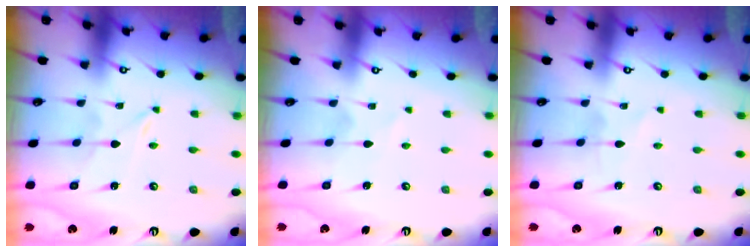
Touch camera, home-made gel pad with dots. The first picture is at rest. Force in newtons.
{"total": 0.5, "press": 0.5, "slide": 0.1}
{"total": 2.4, "press": 2.4, "slide": 0.2}